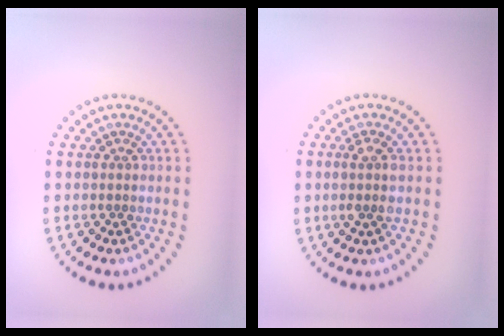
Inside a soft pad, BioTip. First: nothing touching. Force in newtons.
{"total": 1.7, "press": 1.5, "slide": 0.8}